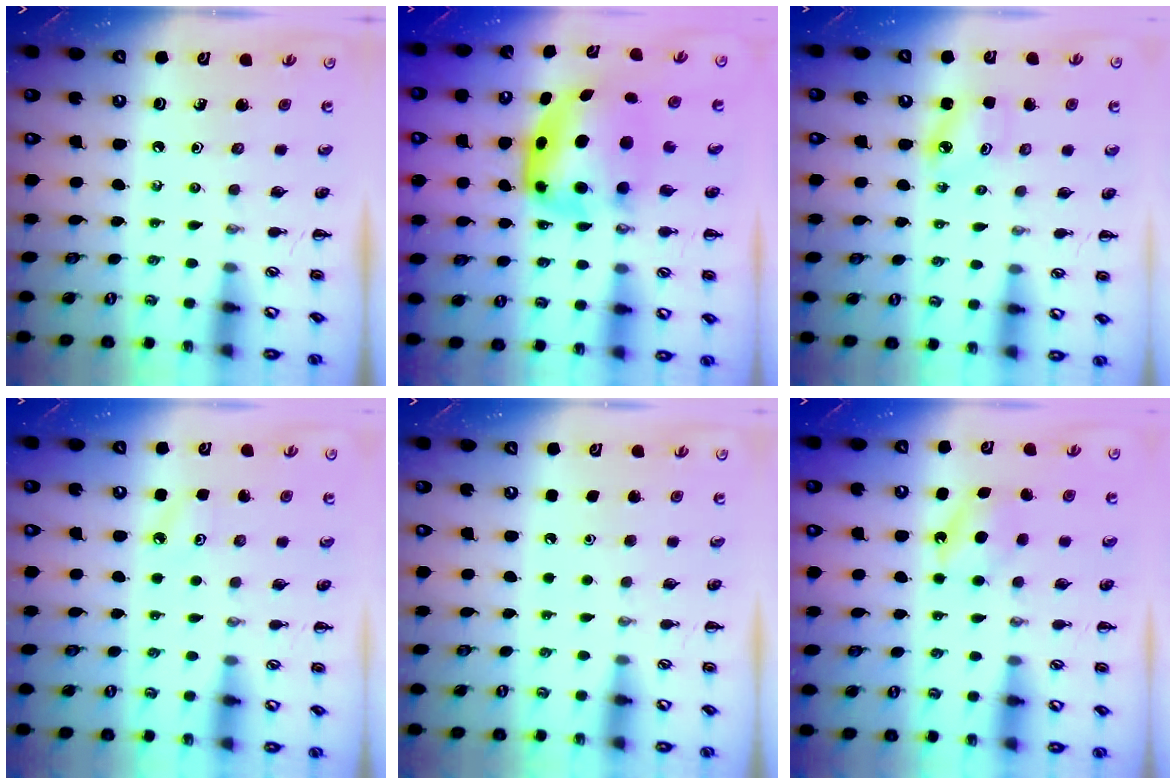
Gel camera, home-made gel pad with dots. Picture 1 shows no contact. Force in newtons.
{"total": 7.5, "press": 7.3, "slide": 1.5}
{"total": 3.1, "press": 3.0, "slide": 0.5}
{"total": 5.1, "press": 4.9, "slide": 1.5}
{"total": 1.8, "press": 1.8, "slide": 0.1}
{"total": 5.5, "press": 5.2, "slide": 1.7}